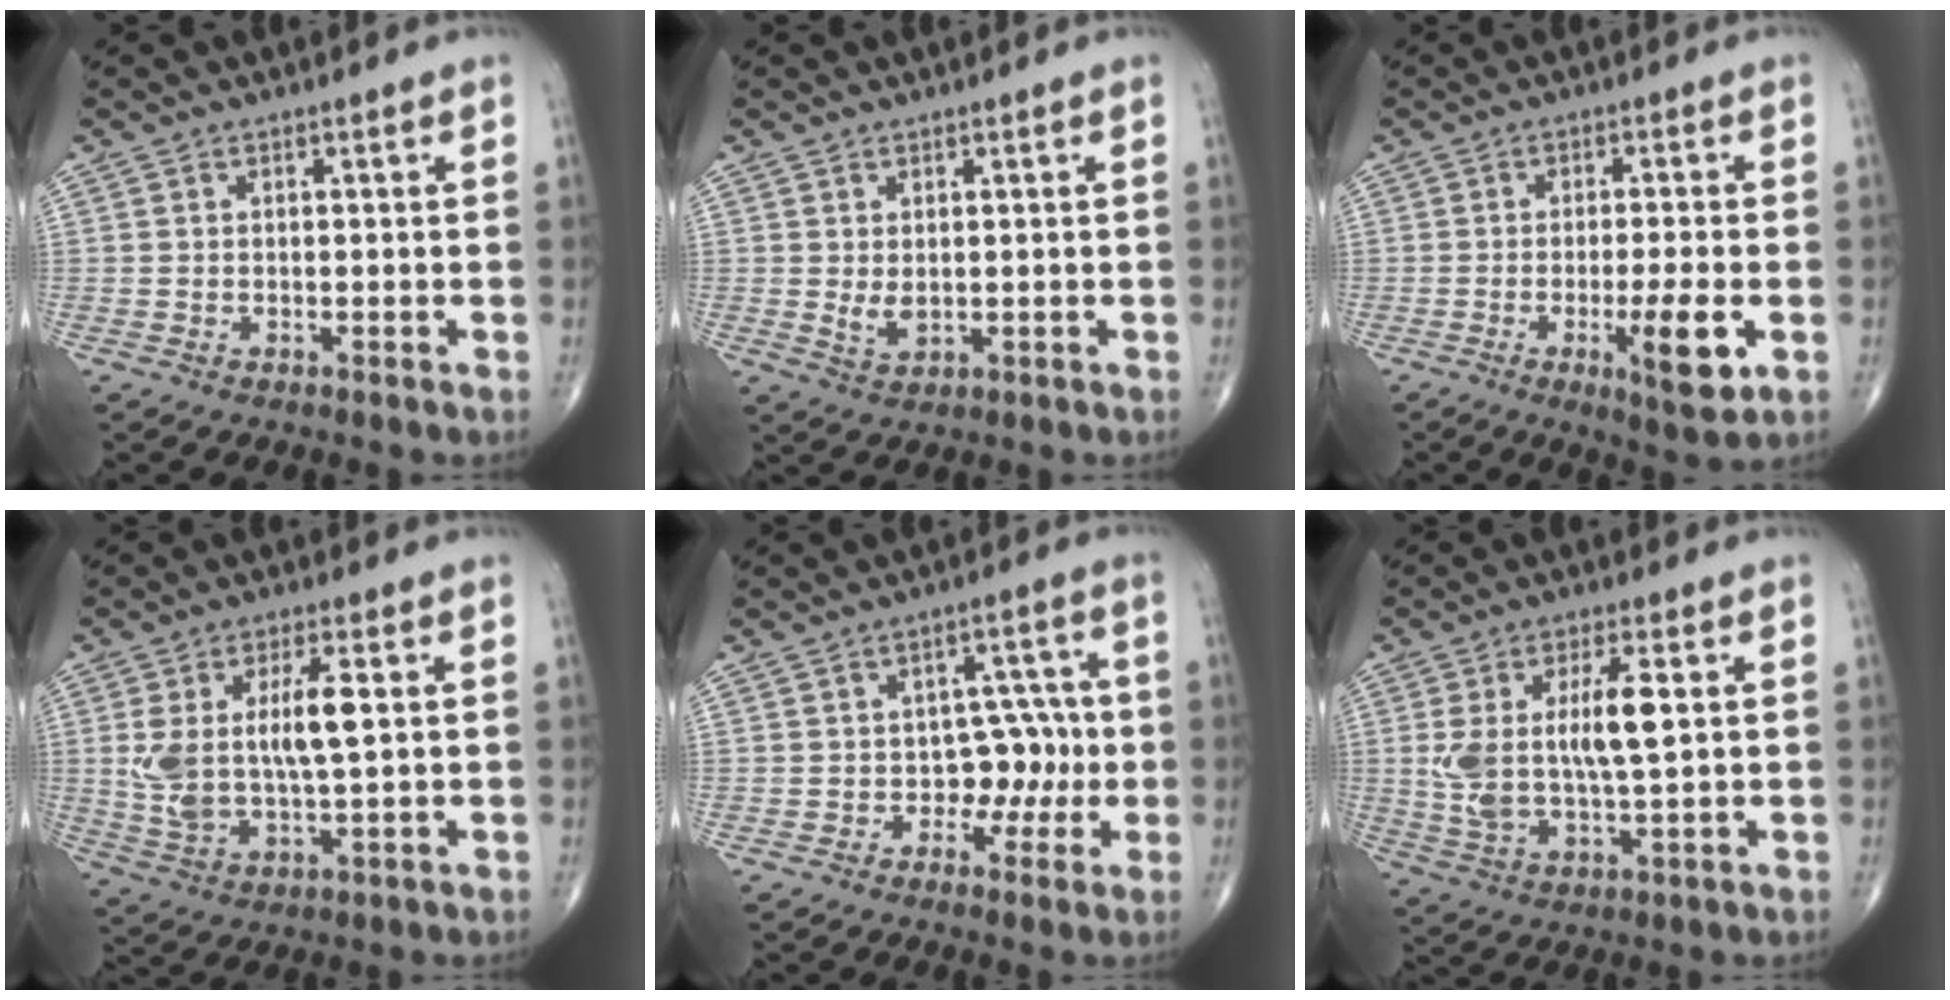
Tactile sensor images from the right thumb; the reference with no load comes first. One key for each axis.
{"total": 2.6, "fx": 0.3, "fy": 1.4, "fz": 2.1, "tx": -0.036, "ty": -0.008, "tz": 0.013}
{"total": 8.4, "fx": -2.5, "fy": 1.5, "fz": 7.9, "tx": -0.124, "ty": -0.006, "tz": -0.035}
{"total": 12.0, "fx": 1.9, "fy": 4.6, "fz": 10.9, "tx": -0.220, "ty": -0.001, "tz": 0.042}
{"total": 6.9, "fx": -1.2, "fy": 4.9, "fz": 4.7, "tx": -0.020, "ty": 0.026, "tz": -0.019}
{"total": 12.4, "fx": 2.0, "fy": 4.5, "fz": 11.4, "tx": -0.227, "ty": -0.002, "tz": 0.042}